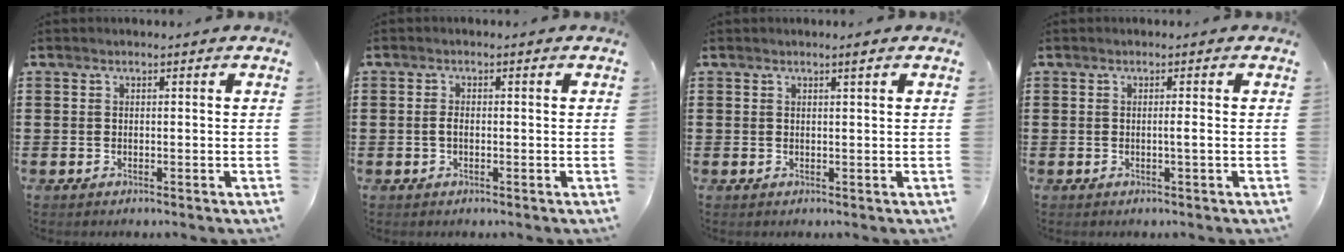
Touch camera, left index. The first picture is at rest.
{"total": 1.4, "force": [-0.4, 0.6, 1.2], "torque": [-0.032, -0.001, -0.011]}
{"total": 1.1, "force": [0.8, 0.0, 0.8], "torque": [-0.015, -0.001, 0.014]}
{"total": 1.5, "force": [-0.2, -0.3, 1.4], "torque": [-0.024, -0.004, -0.005]}